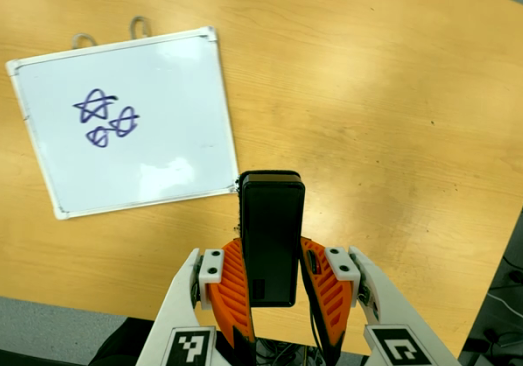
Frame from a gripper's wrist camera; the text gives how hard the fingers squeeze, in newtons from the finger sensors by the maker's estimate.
{"total": 4.7, "left": 3.4, "right": 6.0}